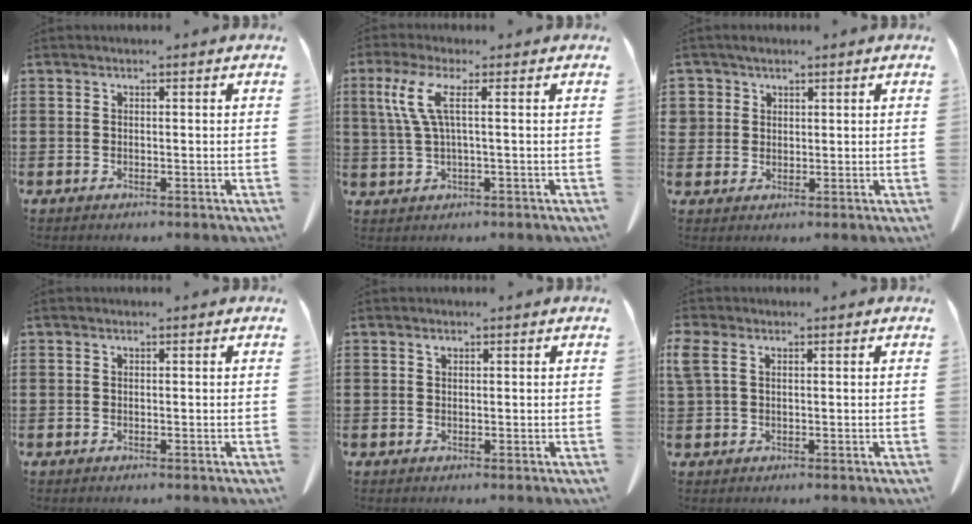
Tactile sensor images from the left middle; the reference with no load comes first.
{"total": 5.5, "force": [1.2, 0.8, 5.3], "torque": [-0.127, -0.010, 0.012]}
{"total": 2.5, "force": [1.6, 1.9, 0.1], "torque": [-0.012, 0.007, 0.032]}
{"total": 0.0}
{"total": 0.5, "force": [0.3, 0.2, 0.4], "torque": [-0.009, 0.000, 0.006]}
{"total": 2.0, "force": [0.7, 1.2, 1.5], "torque": [-0.050, -0.002, 0.008]}